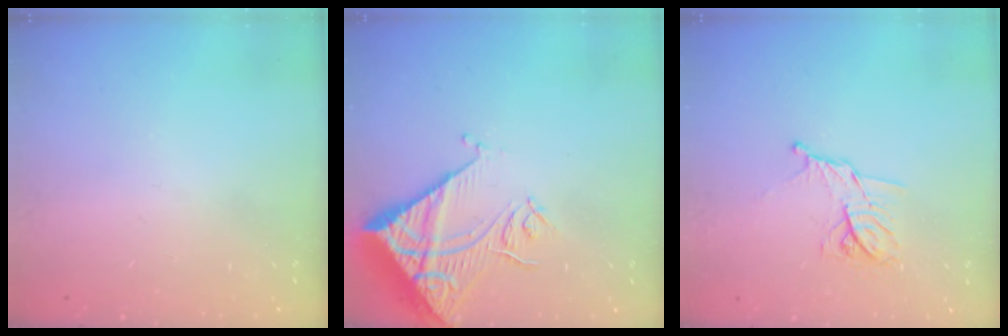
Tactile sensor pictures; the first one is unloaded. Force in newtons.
{"total": 13.2, "press": 13.1, "slide": 1.7}
{"total": 10.3, "press": 10.3, "slide": 0.3}